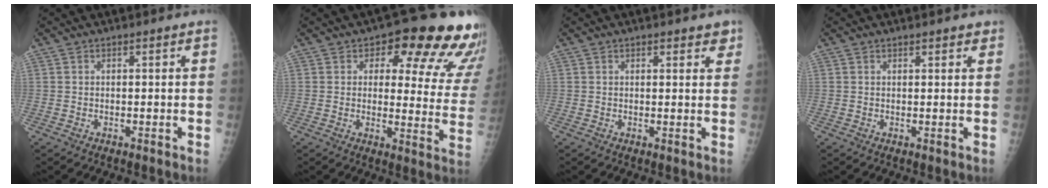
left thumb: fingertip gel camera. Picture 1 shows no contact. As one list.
[{"total": 17.9, "force": [11.5, 7.4, 11.5], "torque": [-0.084, -0.061, 0.121]}, {"total": 3.1, "force": [2.2, 1.3, 1.7], "torque": [0.000, -0.008, 0.024]}, {"total": 2.0, "force": [1.6, 0.7, 1.0], "torque": [-0.002, -0.003, 0.017]}]